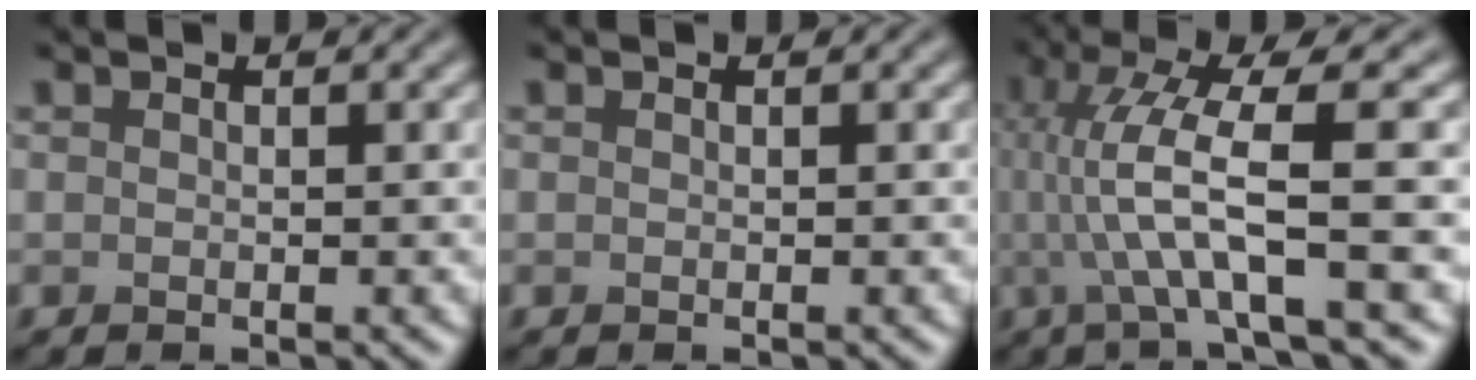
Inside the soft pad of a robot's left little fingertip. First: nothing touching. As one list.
[{"total": 0.0}, {"total": 7.7, "force": [-0.5, 1.5, 7.6], "torque": [-0.140, 0.005, -0.010]}]